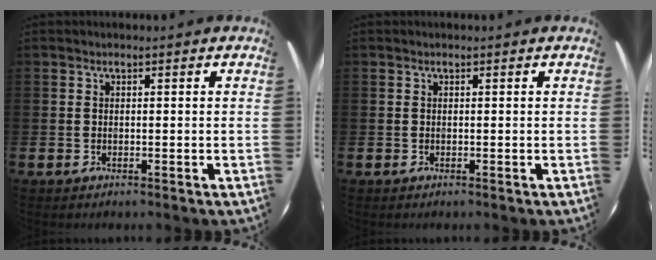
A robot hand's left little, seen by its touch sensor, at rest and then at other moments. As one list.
[{"total": 0.0}]